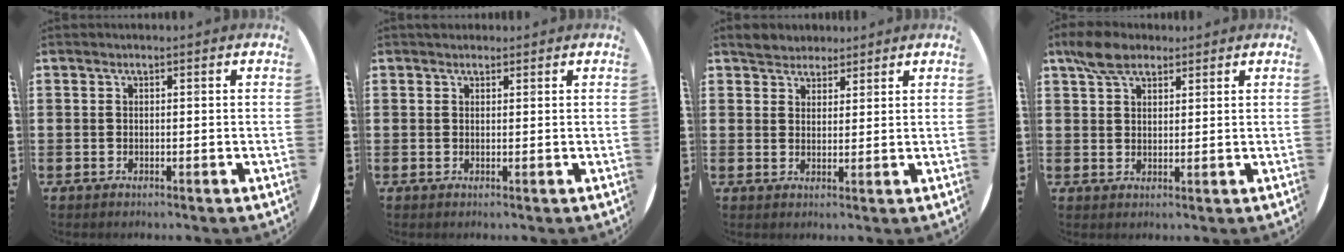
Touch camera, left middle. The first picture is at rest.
{"total": 0.9, "force": [0.8, 0.4, -0.1], "torque": [0.001, 0.004, 0.015]}
{"total": 2.9, "force": [2.6, 1.1, -0.2], "torque": [0.004, 0.000, 0.050]}
{"total": 4.7, "force": [3.7, 2.2, 2.0], "torque": [-0.039, 0.003, 0.068]}